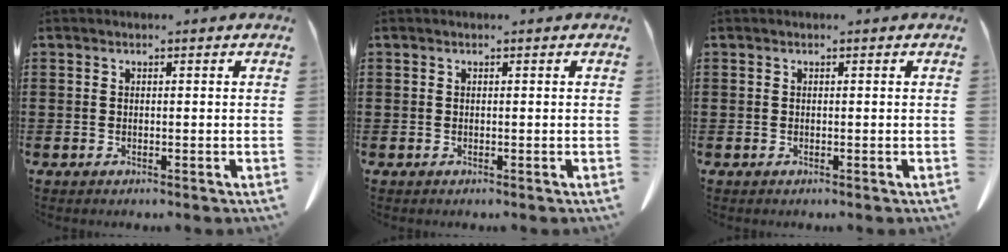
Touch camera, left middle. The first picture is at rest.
{"total": 0.0}
{"total": 0.0}